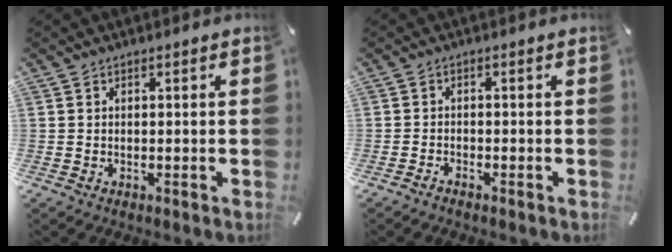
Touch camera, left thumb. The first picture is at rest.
{"total": 1.3, "force": [-1.3, 0.1, 0.0], "torque": [-0.002, 0.005, -0.027]}